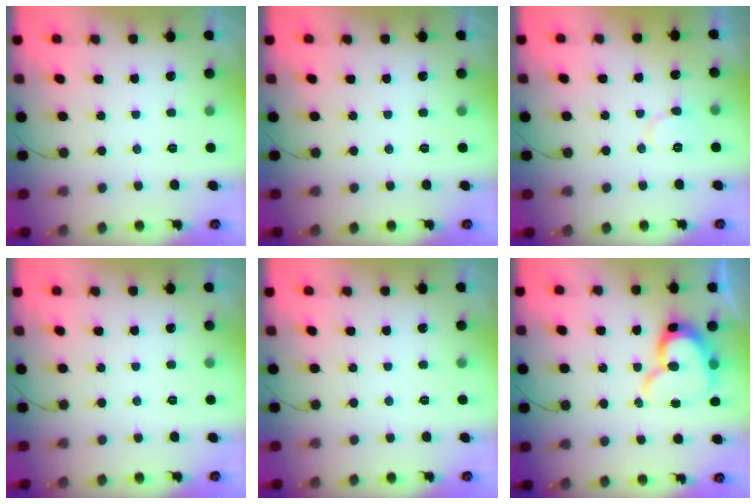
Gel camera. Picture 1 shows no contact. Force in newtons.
{"total": 0.0}
{"total": 6.8, "press": 6.8, "slide": 0.7}
{"total": 0.0}
{"total": 0.0}
{"total": 13.4, "press": 13.4, "slide": 1.3}